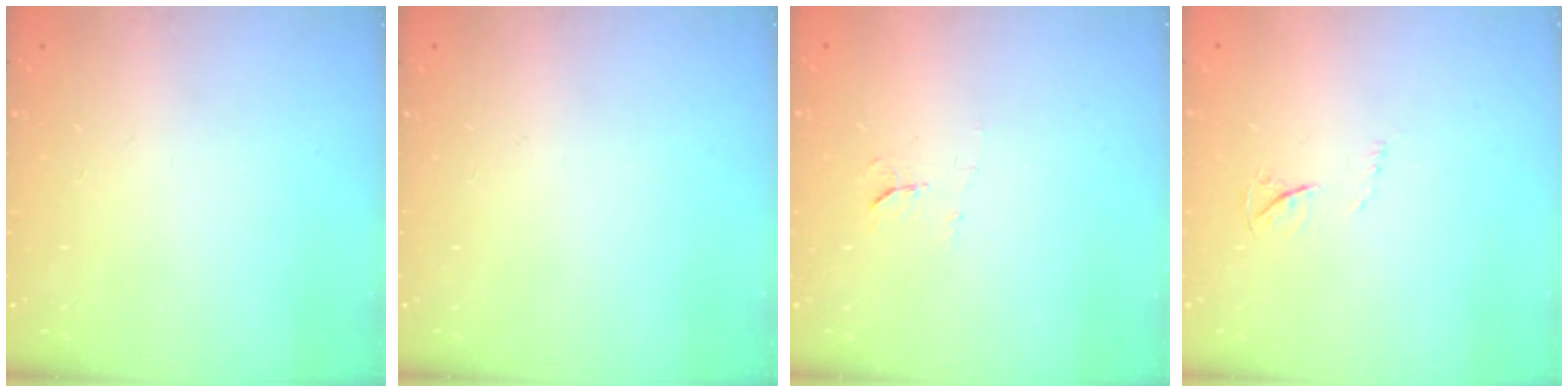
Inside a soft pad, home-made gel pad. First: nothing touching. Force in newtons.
{"total": 0.0}
{"total": 5.4, "press": 5.3, "slide": 0.7}
{"total": 3.3, "press": 3.2, "slide": 0.5}